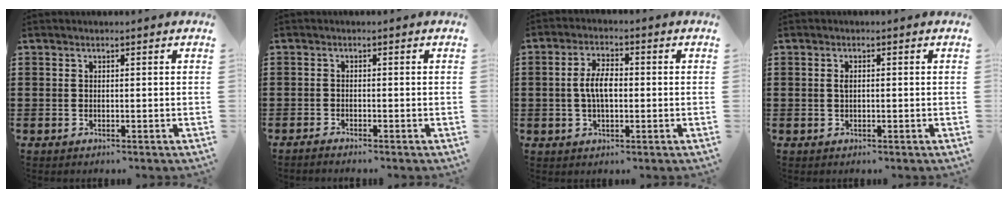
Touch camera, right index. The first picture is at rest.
{"total": 1.0, "force": [-1.0, -0.1, -0.1], "torque": [0.000, 0.001, -0.020]}
{"total": 5.2, "force": [-0.1, 2.4, 4.6], "torque": [-0.101, 0.002, -0.008]}
{"total": 1.1, "force": [0.1, 0.5, 1.0], "torque": [-0.020, 0.004, 0.000]}